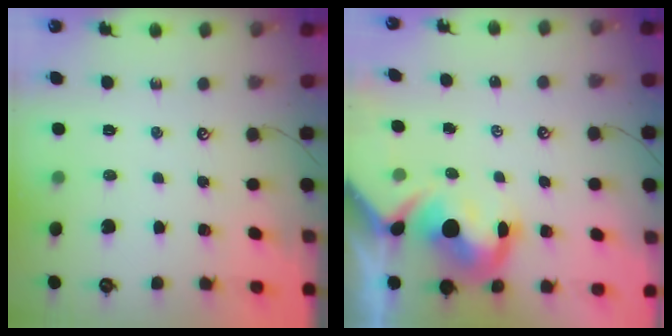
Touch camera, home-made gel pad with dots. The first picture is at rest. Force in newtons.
{"total": 7.3, "press": 7.2, "slide": 1.0}